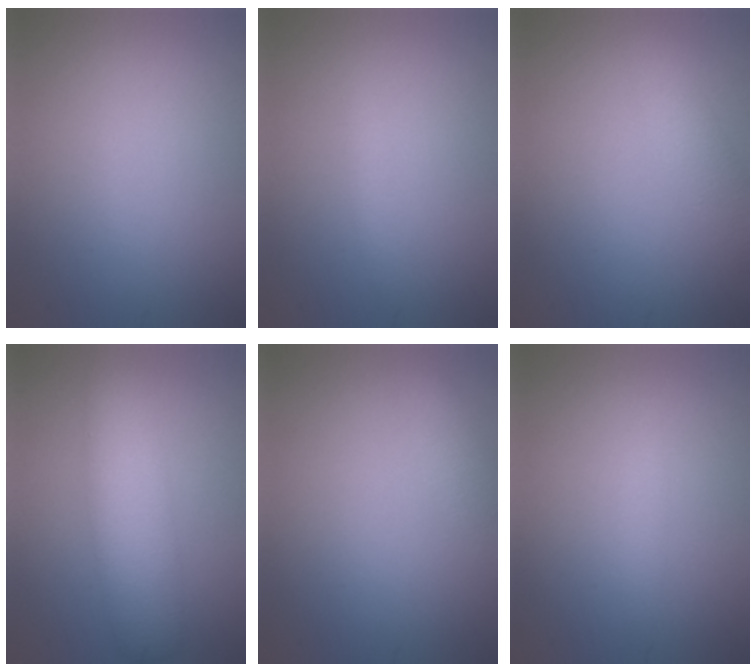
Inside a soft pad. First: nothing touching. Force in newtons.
{"total": 0.9, "press": 0.9, "slide": 0.0}
{"total": 2.7, "press": 2.7, "slide": 0.0}
{"total": 5.8, "press": 5.8, "slide": 0.3}
{"total": 2.6, "press": 2.6, "slide": 0.1}
{"total": 1.3, "press": 1.3, "slide": 0.2}